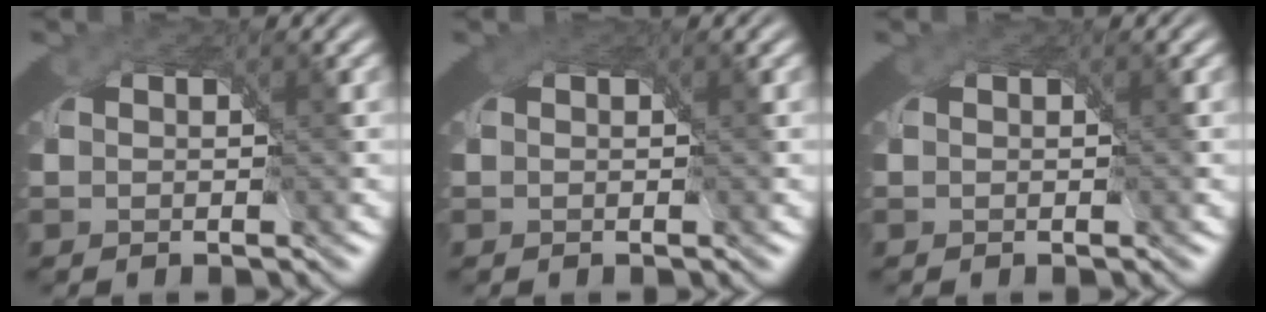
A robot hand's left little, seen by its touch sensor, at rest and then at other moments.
{"total": 1.0, "force": [0.4, 0.8, 0.5], "torque": [-0.002, 0.000, 0.003]}
{"total": 0.0}